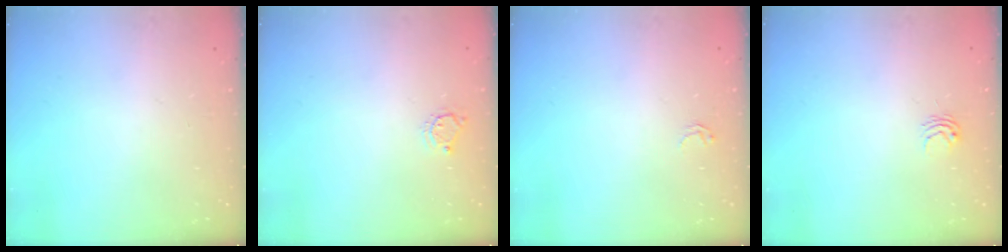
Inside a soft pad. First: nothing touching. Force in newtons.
{"total": 3.7, "press": 3.7, "slide": 0.4}
{"total": 1.8, "press": 1.8, "slide": 0.0}
{"total": 2.9, "press": 2.9, "slide": 0.2}